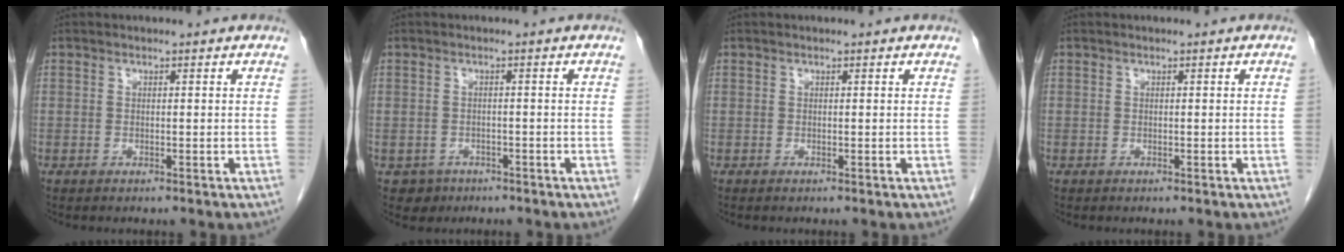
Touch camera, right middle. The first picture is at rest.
{"total": 2.6, "force": [-1.5, 2.1, 0.0], "torque": [-0.001, 0.009, -0.022]}
{"total": 0.0}
{"total": 0.0}